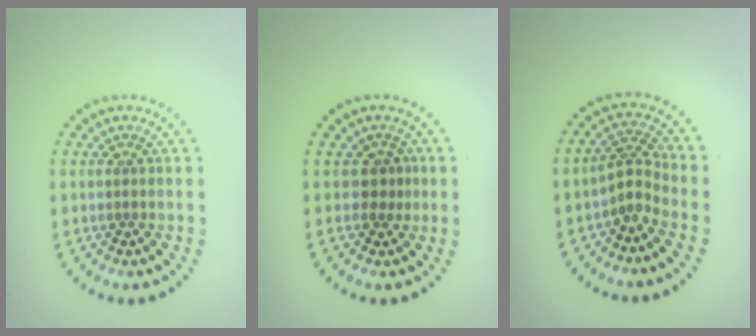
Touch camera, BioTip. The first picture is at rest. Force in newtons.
{"total": 1.6, "press": 1.2, "slide": 1.0}
{"total": 2.3, "press": 1.5, "slide": 1.7}